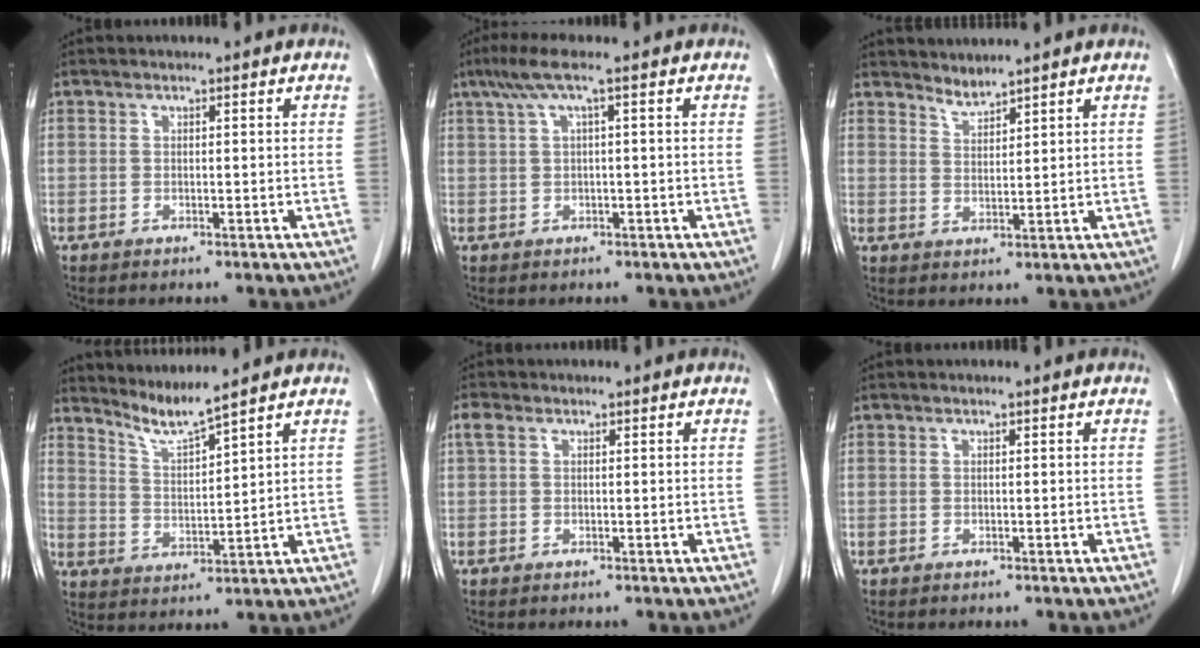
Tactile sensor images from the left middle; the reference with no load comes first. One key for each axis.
{"total": 3.8, "fx": 1.7, "fy": -0.3, "fz": 3.4, "tx": -0.075, "ty": 0.026, "tz": 0.037}
{"total": 2.2, "fx": 2.2, "fy": -0.3, "fz": -0.1, "tx": -0.001, "ty": -0.005, "tz": 0.045}
{"total": 5.1, "fx": 4.6, "fy": -1.7, "fz": 1.1, "tx": -0.030, "ty": -0.022, "tz": 0.096}
{"total": 1.4, "fx": 0.6, "fy": 0.9, "fz": 0.9, "tx": -0.028, "ty": 0.021, "tz": 0.013}
{"total": 0.0}